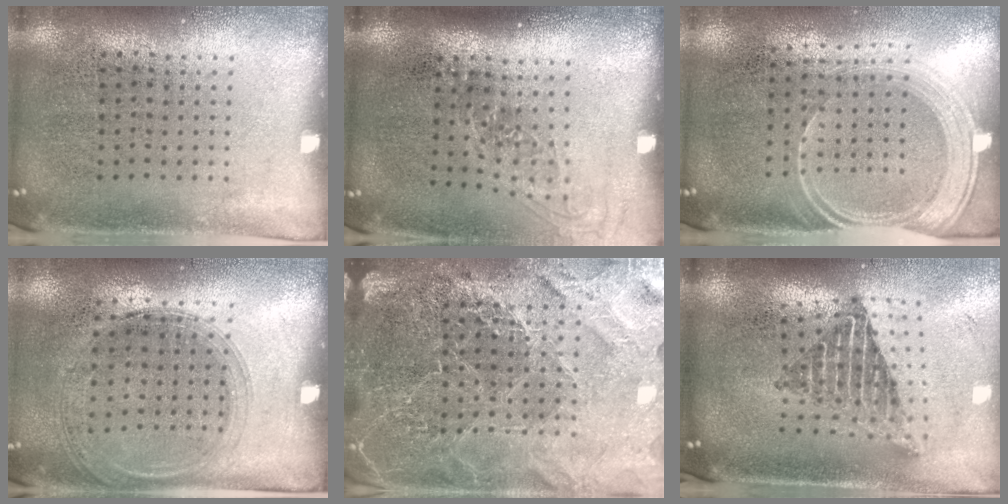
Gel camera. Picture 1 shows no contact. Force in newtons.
{"total": 1.3, "press": 1.1, "slide": 0.8}
{"total": 2.0, "press": 1.7, "slide": 1.1}
{"total": 1.3, "press": 1.2, "slide": 0.5}
{"total": 4.9, "press": 4.4, "slide": 2.1}
{"total": 2.3, "press": 1.6, "slide": 1.7}